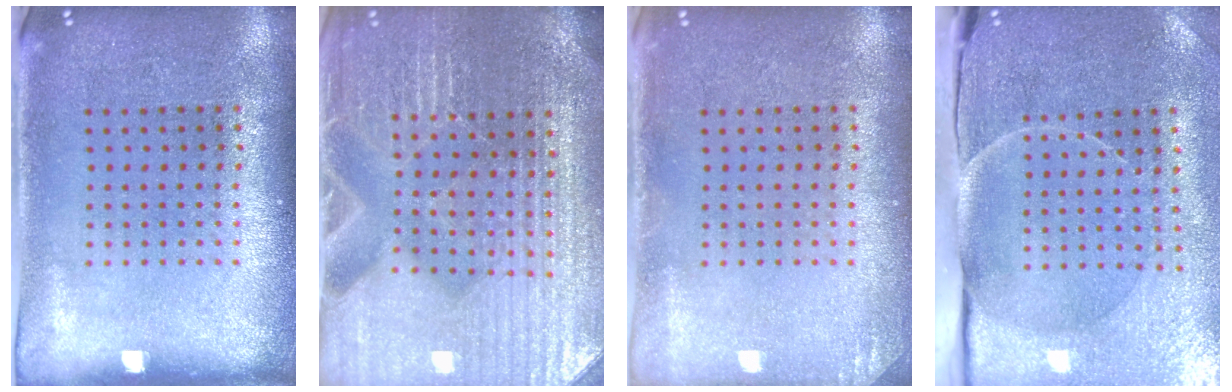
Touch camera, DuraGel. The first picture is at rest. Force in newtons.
{"total": 4.7, "press": 4.5, "slide": 1.4}
{"total": 1.1, "press": 1.1, "slide": 0.1}
{"total": 3.8, "press": 3.6, "slide": 1.3}